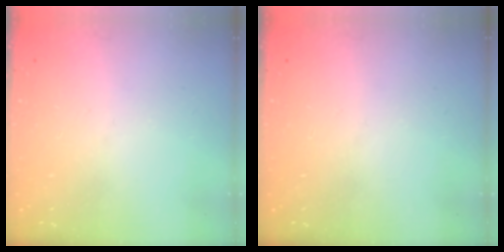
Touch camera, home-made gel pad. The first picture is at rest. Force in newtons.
{"total": 0.0}